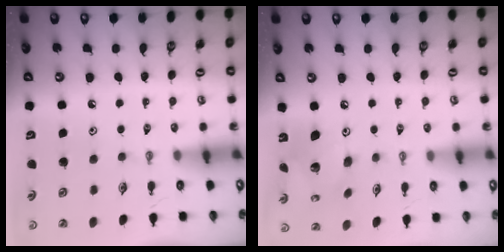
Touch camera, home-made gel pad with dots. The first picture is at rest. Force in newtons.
{"total": 12.7, "press": 12.7, "slide": 1.1}